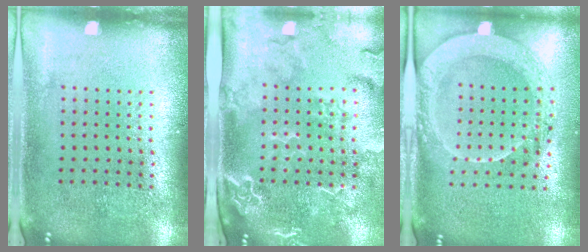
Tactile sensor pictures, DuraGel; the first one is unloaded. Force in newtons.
{"total": 2.9, "press": 2.4, "slide": 1.6}
{"total": 2.0, "press": 2.0, "slide": 0.5}